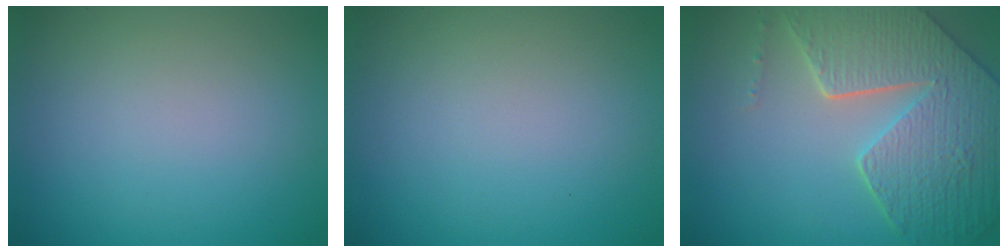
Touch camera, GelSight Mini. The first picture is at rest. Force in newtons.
{"total": 0.0}
{"total": 8.8, "press": 6.3, "slide": 6.2}